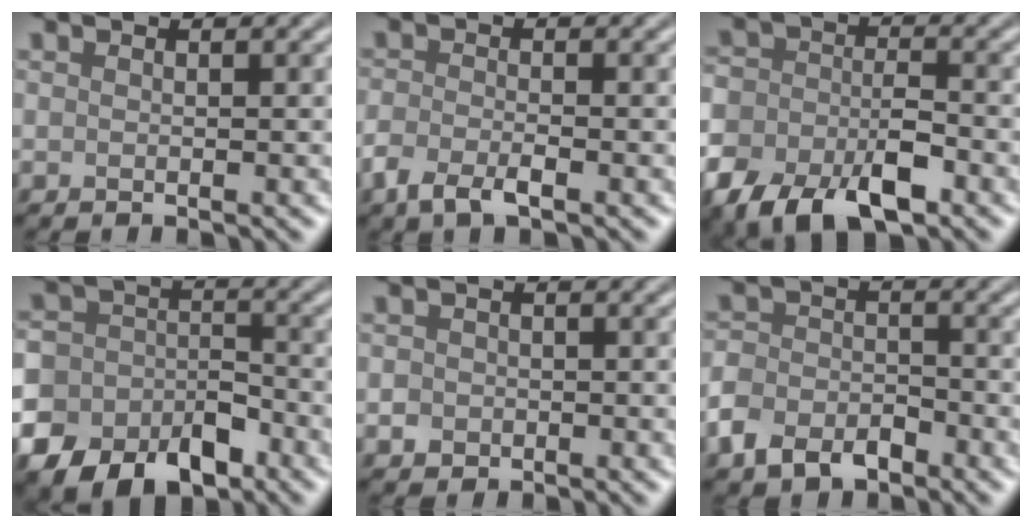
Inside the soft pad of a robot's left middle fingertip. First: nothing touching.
{"total": 2.8, "force": [-1.7, 1.1, 2.0], "torque": [-0.047, -0.004, -0.037]}
{"total": 7.8, "force": [-4.7, 4.0, 4.8], "torque": [-0.084, -0.006, -0.084]}
{"total": 13.4, "force": [-8.2, 9.6, 4.5], "torque": [-0.073, -0.051, -0.149]}
{"total": 1.2, "force": [-0.4, 1.1, 0.3], "torque": [0.000, -0.004, -0.008]}
{"total": 4.4, "force": [-2.8, 2.8, 2.0], "torque": [-0.041, -0.003, -0.063]}